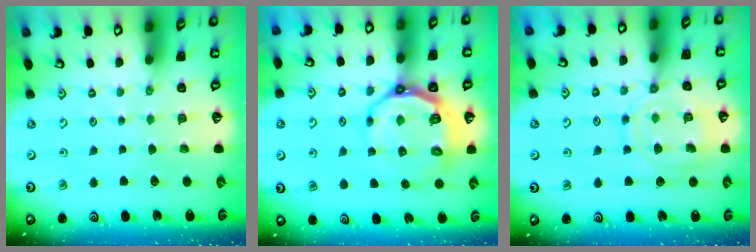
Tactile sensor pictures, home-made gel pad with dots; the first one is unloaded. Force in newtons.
{"total": 10.2, "press": 9.4, "slide": 4.0}
{"total": 13.1, "press": 13.0, "slide": 1.2}